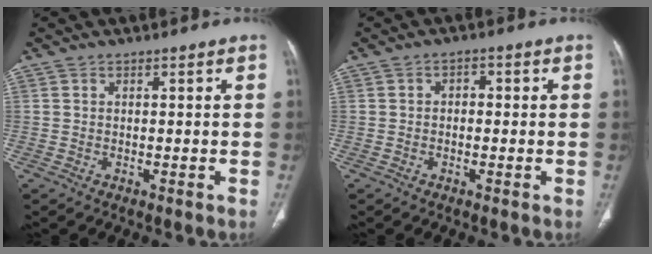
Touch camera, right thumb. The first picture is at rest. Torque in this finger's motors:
{"motor_torque": [0.06, -0.29, -0.27, 0.14, 0.00]}